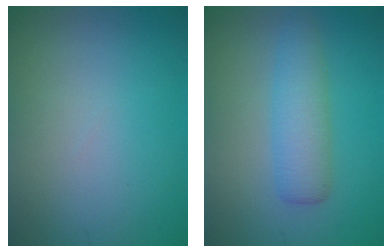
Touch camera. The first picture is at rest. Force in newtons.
{"total": 3.4, "press": 3.4, "slide": 0.1}